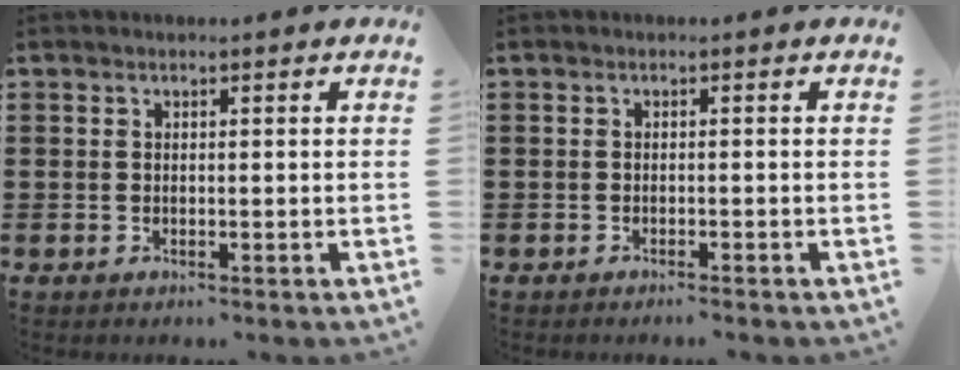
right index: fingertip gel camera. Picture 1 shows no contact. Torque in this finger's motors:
{"motor_torque": [0.28, -0.21, 0.06, -0.01]}